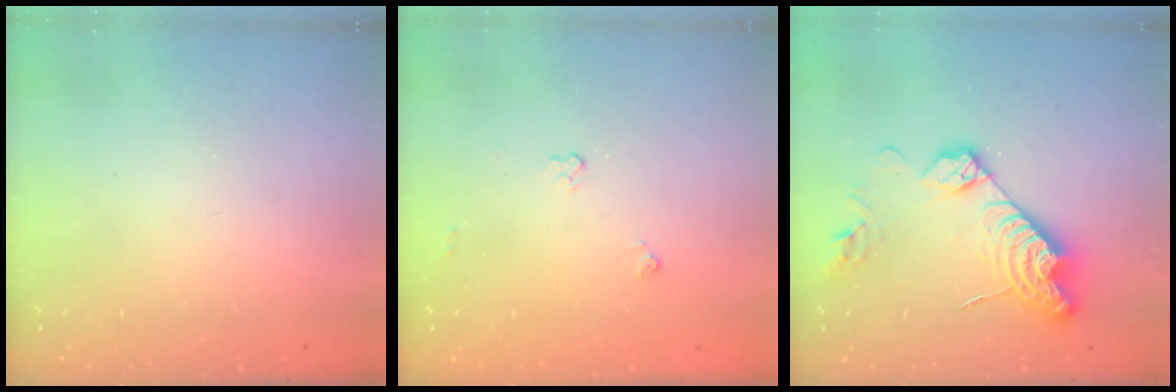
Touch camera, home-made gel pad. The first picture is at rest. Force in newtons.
{"total": 4.7, "press": 4.7, "slide": 0.6}
{"total": 16.0, "press": 15.9, "slide": 1.3}